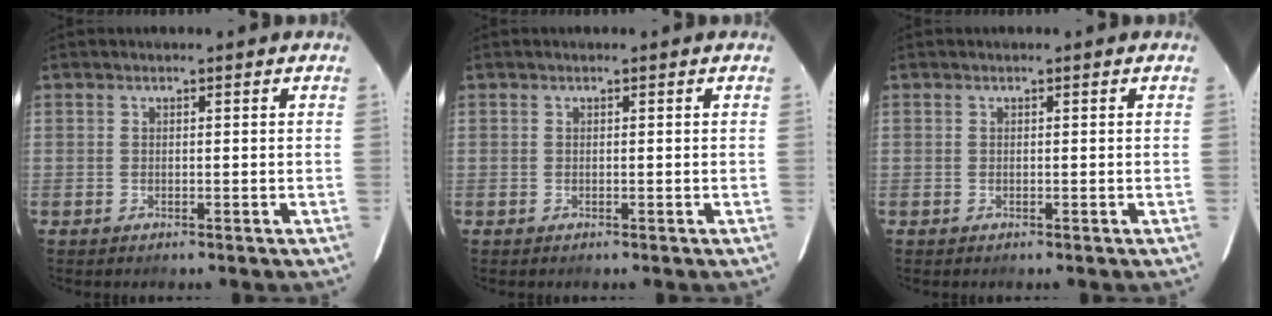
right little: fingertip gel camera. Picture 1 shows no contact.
{"total": 0.0}
{"total": 0.0}